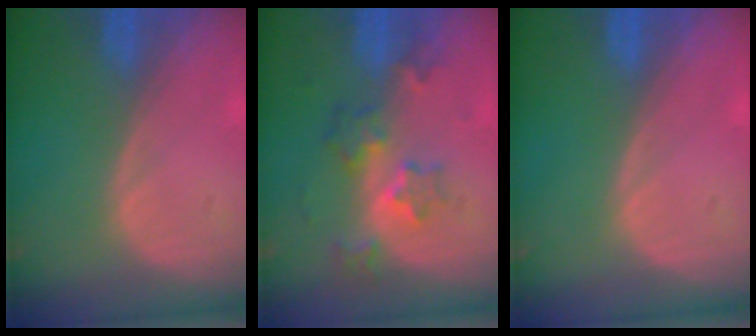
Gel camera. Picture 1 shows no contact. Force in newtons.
{"total": 6.1, "press": 5.4, "slide": 2.8}
{"total": 0.0}